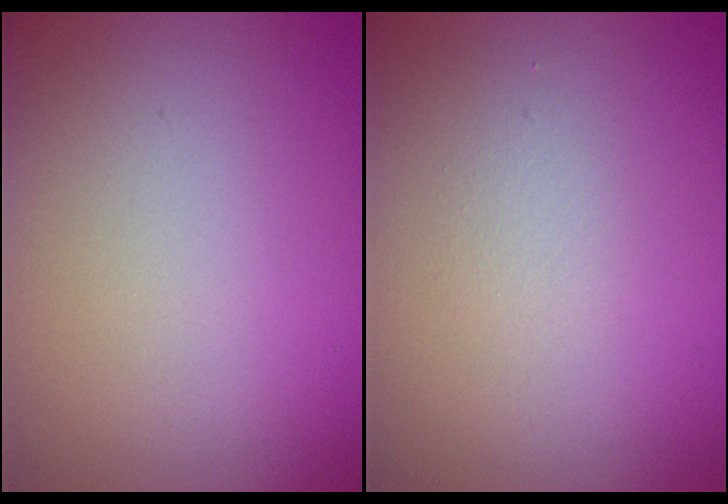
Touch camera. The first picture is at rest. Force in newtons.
{"total": 0.7, "press": 0.7, "slide": 0.0}